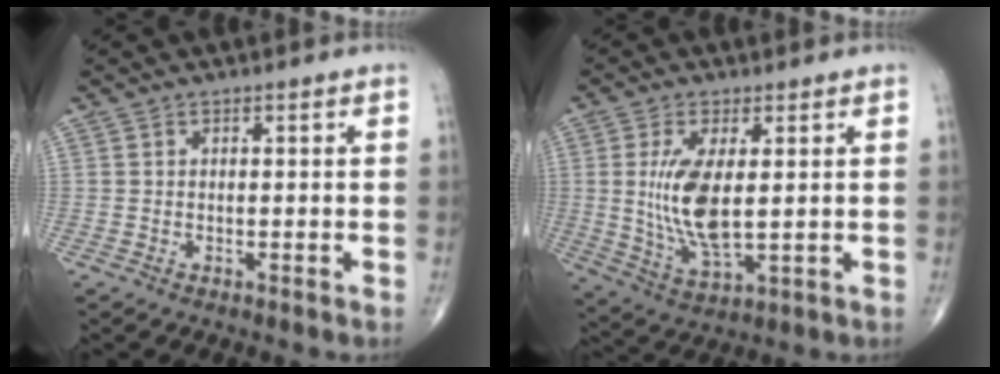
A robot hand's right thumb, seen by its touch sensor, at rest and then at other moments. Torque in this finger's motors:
{"motor_torque": [0.09, 1.72, 1.23, -0.23, 0.49]}